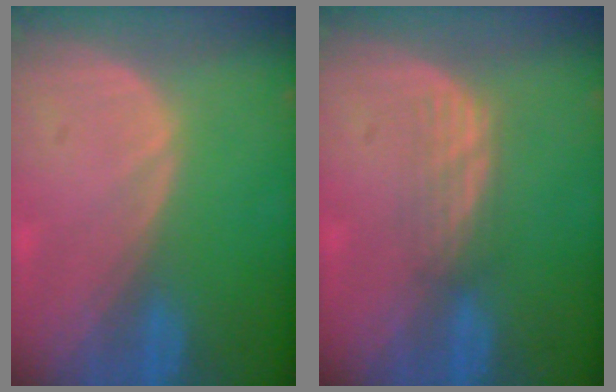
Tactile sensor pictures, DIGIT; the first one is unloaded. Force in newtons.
{"total": 3.1, "press": 2.7, "slide": 1.6}